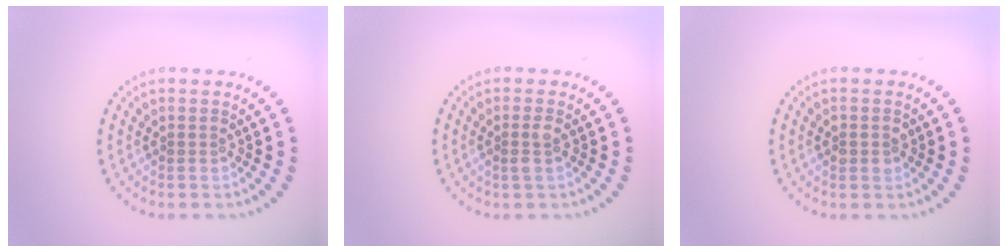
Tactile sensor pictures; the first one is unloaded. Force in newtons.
{"total": 1.1, "press": 1.0, "slide": 0.4}
{"total": 1.3, "press": 1.3, "slide": 0.1}